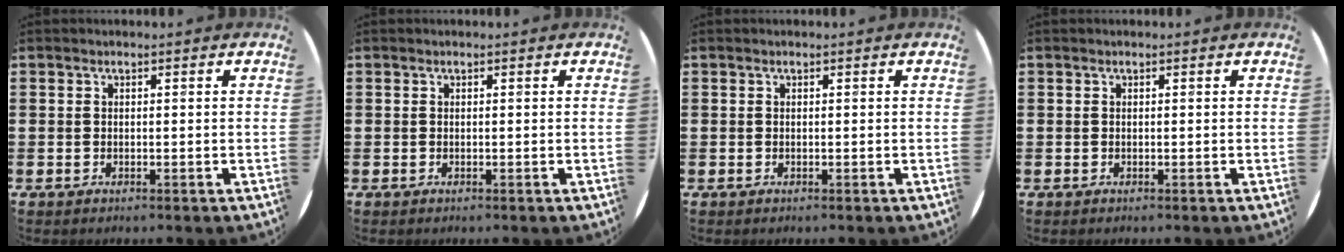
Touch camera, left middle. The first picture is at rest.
{"total": 0.0}
{"total": 0.0}
{"total": 0.0}